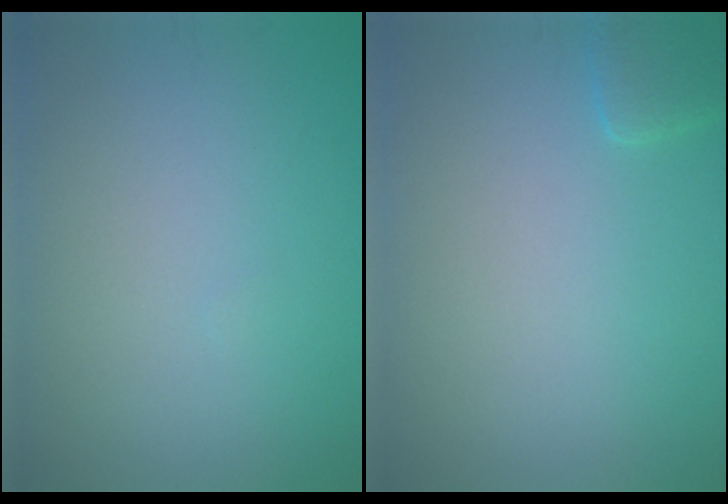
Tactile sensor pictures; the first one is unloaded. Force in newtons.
{"total": 1.6, "press": 1.6, "slide": 0.1}